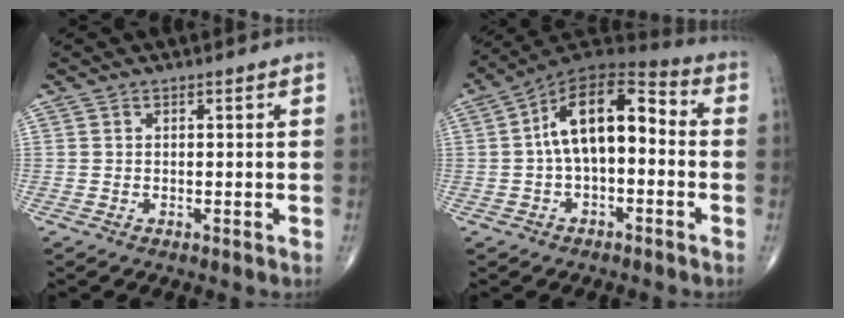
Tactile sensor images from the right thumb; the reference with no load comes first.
{"total": 14.4, "force": [0.0, 7.6, 12.3], "torque": [-0.180, 0.049, -0.016]}